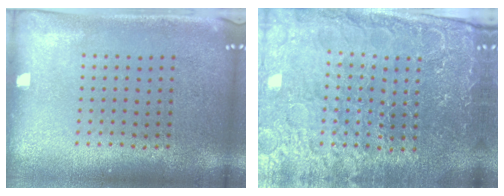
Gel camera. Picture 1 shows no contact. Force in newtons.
{"total": 5.0, "press": 4.6, "slide": 1.8}